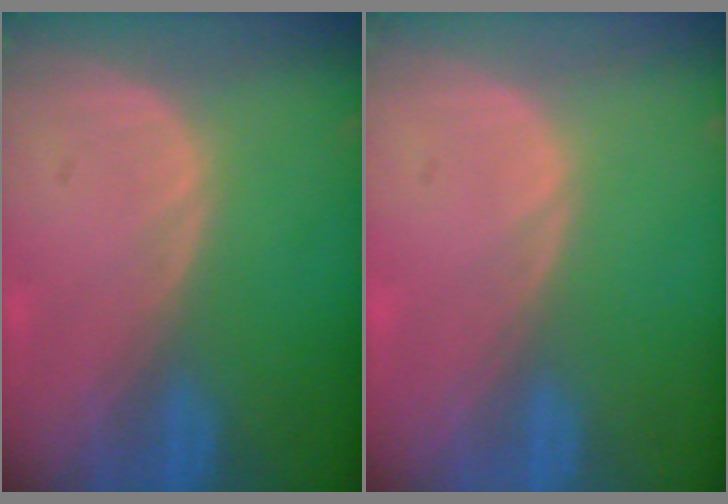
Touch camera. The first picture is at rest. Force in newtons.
{"total": 0.0}